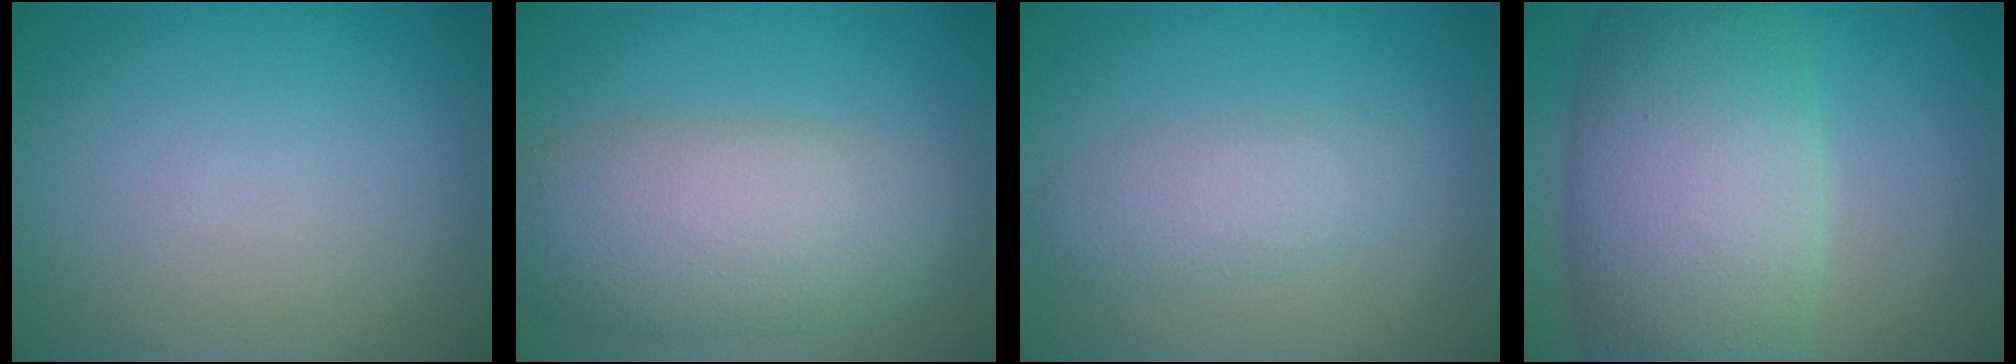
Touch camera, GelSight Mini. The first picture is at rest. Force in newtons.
{"total": 8.0, "press": 8.0, "slide": 0.5}
{"total": 2.9, "press": 2.9, "slide": 0.1}
{"total": 11.5, "press": 11.5, "slide": 0.5}